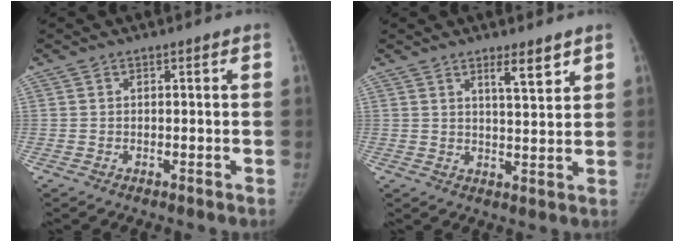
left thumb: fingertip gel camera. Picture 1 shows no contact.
{"total": 4.9, "force": [3.2, 1.0, 3.5], "torque": [-0.048, -0.026, 0.053]}